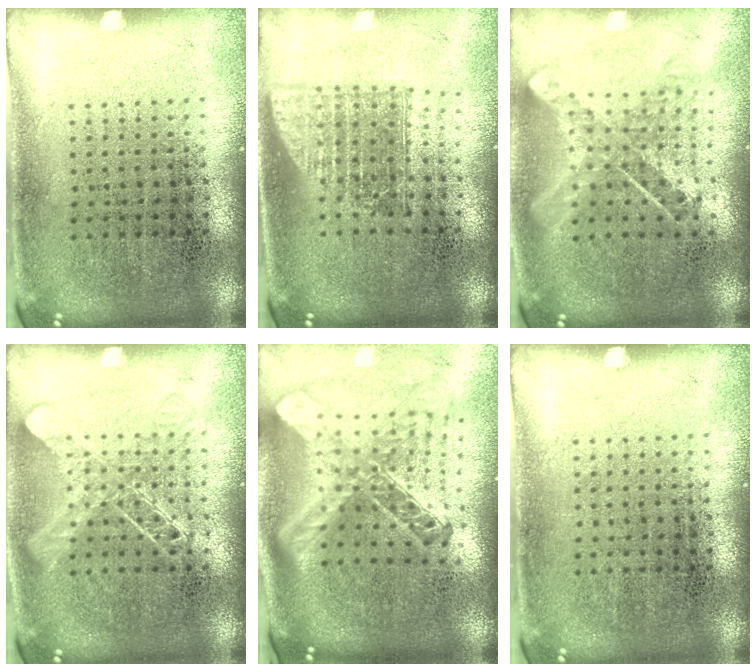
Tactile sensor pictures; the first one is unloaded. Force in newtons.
{"total": 1.6, "press": 1.2, "slide": 0.9}
{"total": 0.9, "press": 0.9, "slide": 0.2}
{"total": 2.0, "press": 1.9, "slide": 0.3}
{"total": 2.7, "press": 2.0, "slide": 1.9}
{"total": 0.0}